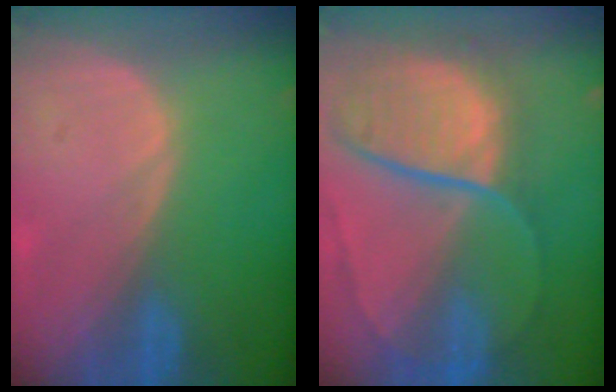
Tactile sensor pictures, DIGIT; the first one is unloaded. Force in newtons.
{"total": 11.0, "press": 9.2, "slide": 6.1}